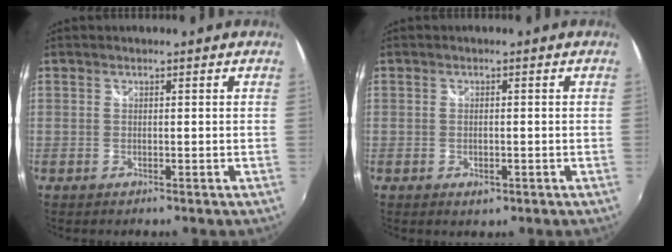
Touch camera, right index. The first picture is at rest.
{"total": 2.2, "force": [-0.9, 1.3, 1.5], "torque": [-0.028, -0.004, -0.012]}